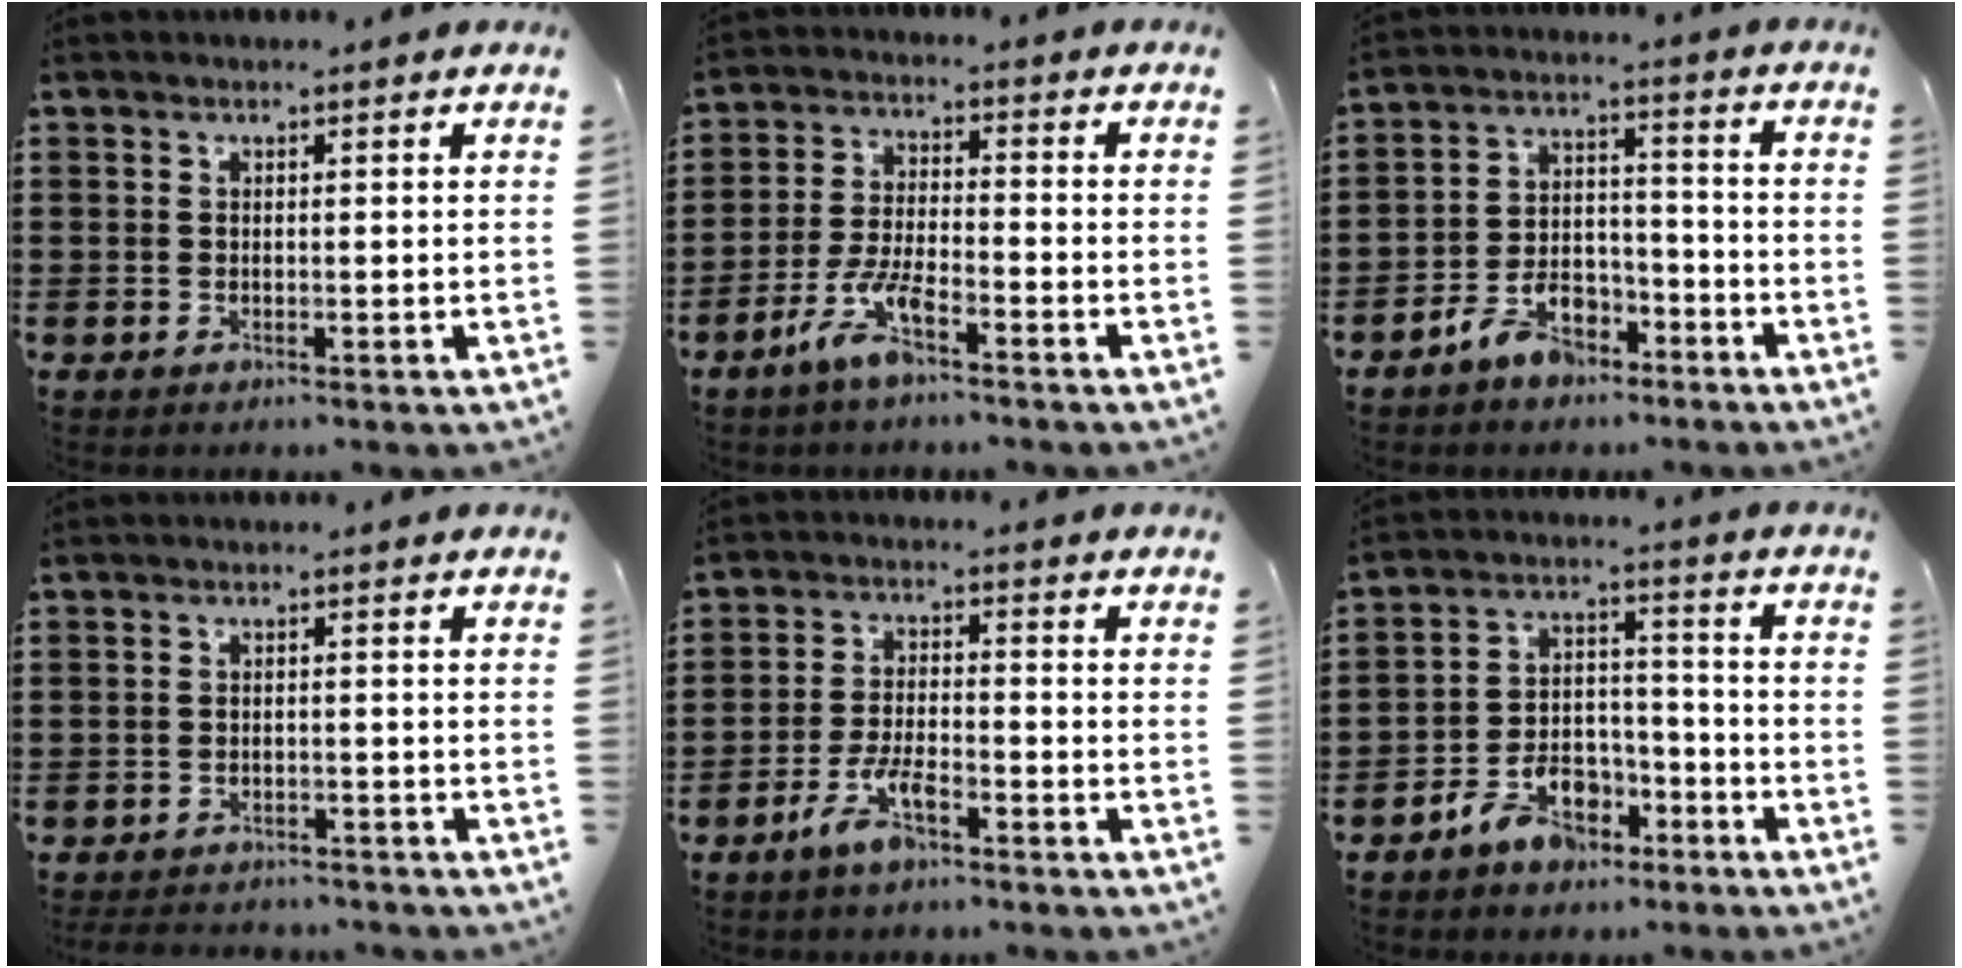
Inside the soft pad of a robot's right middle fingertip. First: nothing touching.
{"total": 7.0, "force": [-4.4, 1.6, 5.2], "torque": [-0.117, -0.003, -0.085]}
{"total": 7.0, "force": [-5.6, 3.2, 2.7], "torque": [-0.055, 0.022, -0.108]}
{"total": 2.4, "force": [-2.4, 0.3, 0.0], "torque": [-0.007, -0.001, -0.051]}
{"total": 6.0, "force": [-3.9, 1.8, 4.2], "torque": [-0.095, 0.003, -0.075]}
{"total": 7.9, "force": [-6.0, 4.1, 3.1], "torque": [-0.059, 0.026, -0.114]}